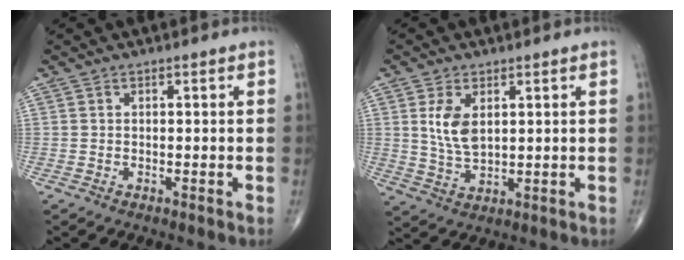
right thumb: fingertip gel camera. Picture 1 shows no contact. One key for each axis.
{"total": 6.5, "fx": 1.9, "fy": 3.5, "fz": 5.1, "tx": -0.093, "ty": -0.012, "tz": 0.045}